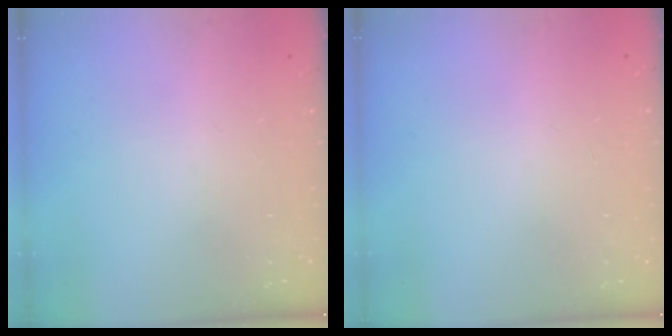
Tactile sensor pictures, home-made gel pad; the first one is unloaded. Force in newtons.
{"total": 2.6, "press": 2.6, "slide": 0.2}